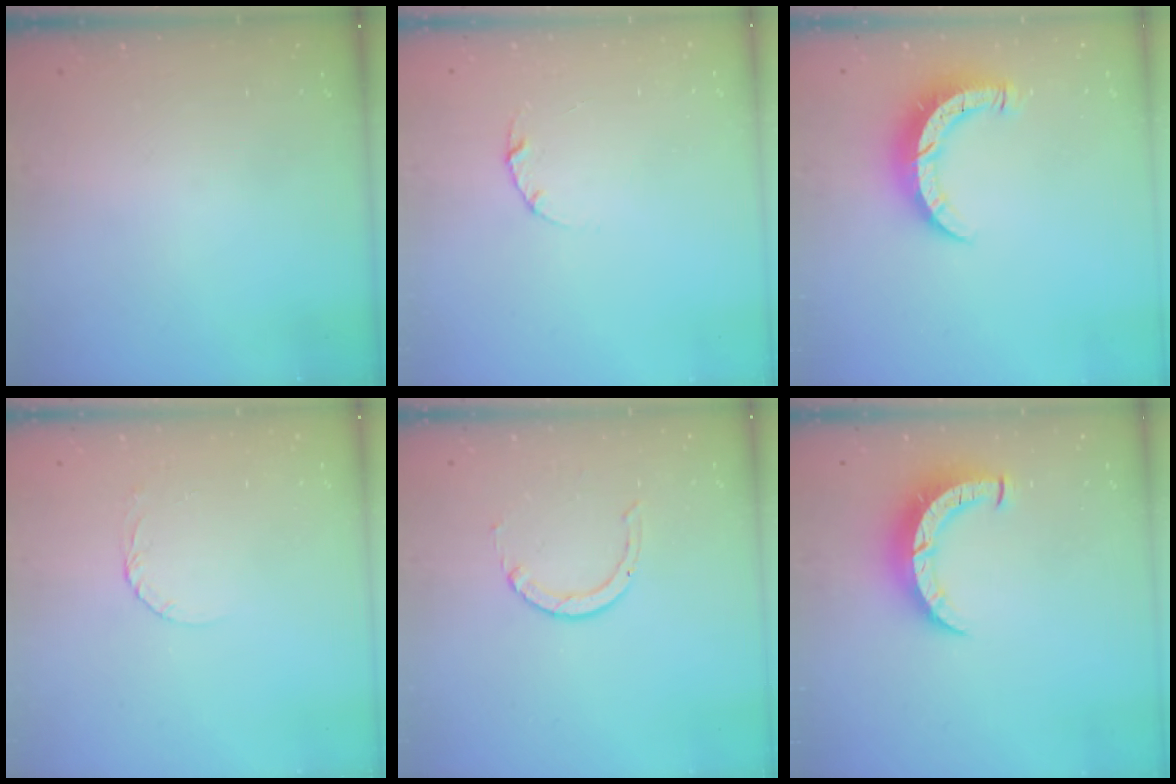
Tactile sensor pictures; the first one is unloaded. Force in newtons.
{"total": 3.0, "press": 3.0, "slide": 0.4}
{"total": 8.4, "press": 8.3, "slide": 0.6}
{"total": 2.6, "press": 2.6, "slide": 0.1}
{"total": 2.0, "press": 2.0, "slide": 0.2}
{"total": 8.7, "press": 8.7, "slide": 0.9}